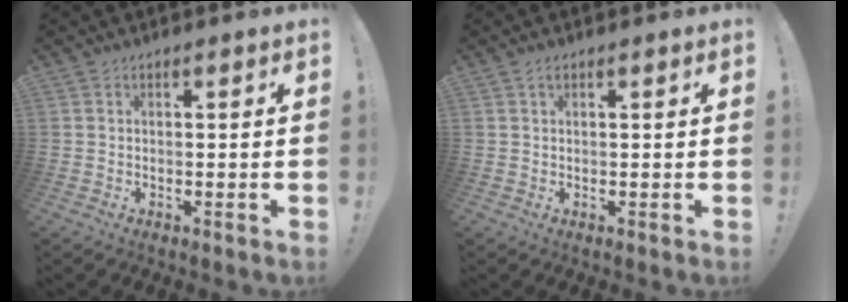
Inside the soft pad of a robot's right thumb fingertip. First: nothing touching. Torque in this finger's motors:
{"motor_torque": [-0.11, -0.01, -0.36, 0.10, 0.01]}